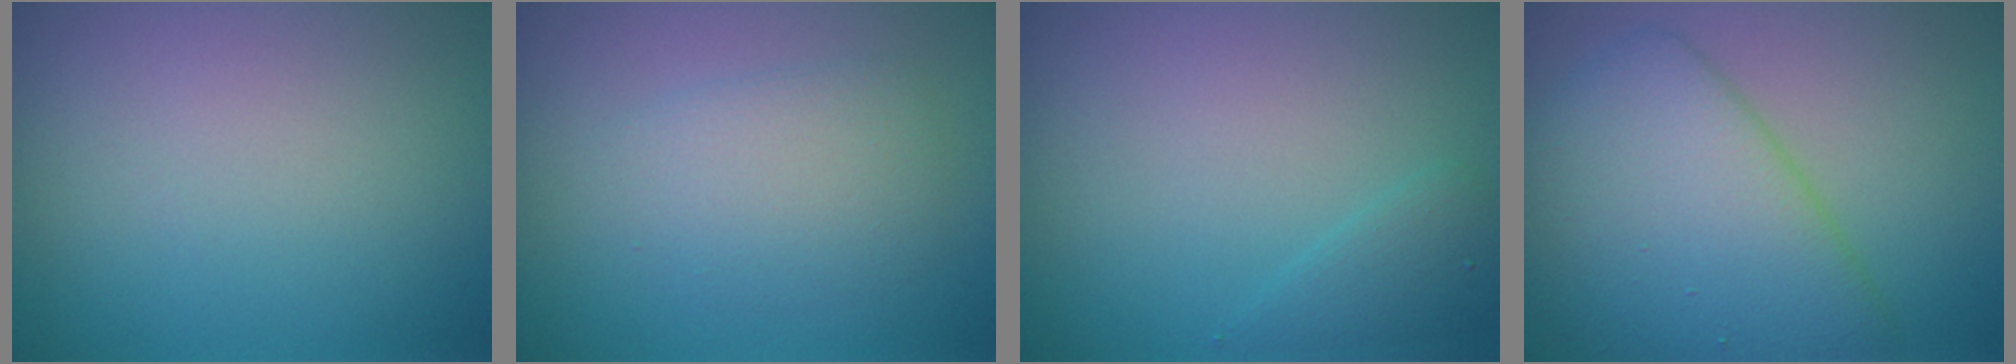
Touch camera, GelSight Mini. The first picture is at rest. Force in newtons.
{"total": 3.0, "press": 3.0, "slide": 0.1}
{"total": 1.4, "press": 1.4, "slide": 0.1}
{"total": 7.5, "press": 7.5, "slide": 0.3}